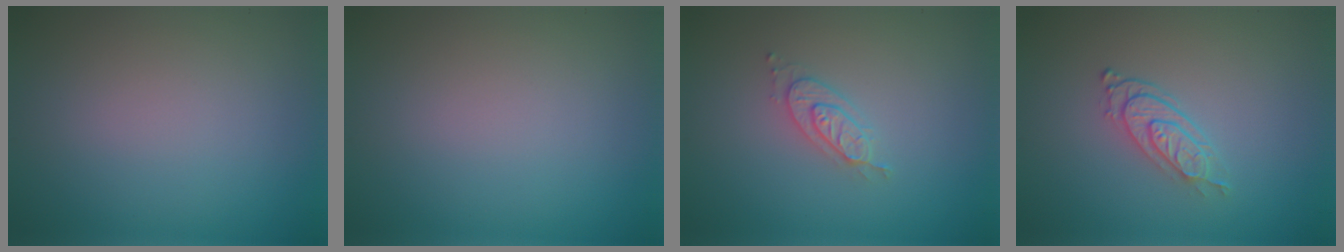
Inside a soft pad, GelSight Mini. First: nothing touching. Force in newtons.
{"total": 0.0}
{"total": 2.2, "press": 2.2, "slide": 0.3}
{"total": 2.8, "press": 2.2, "slide": 1.7}